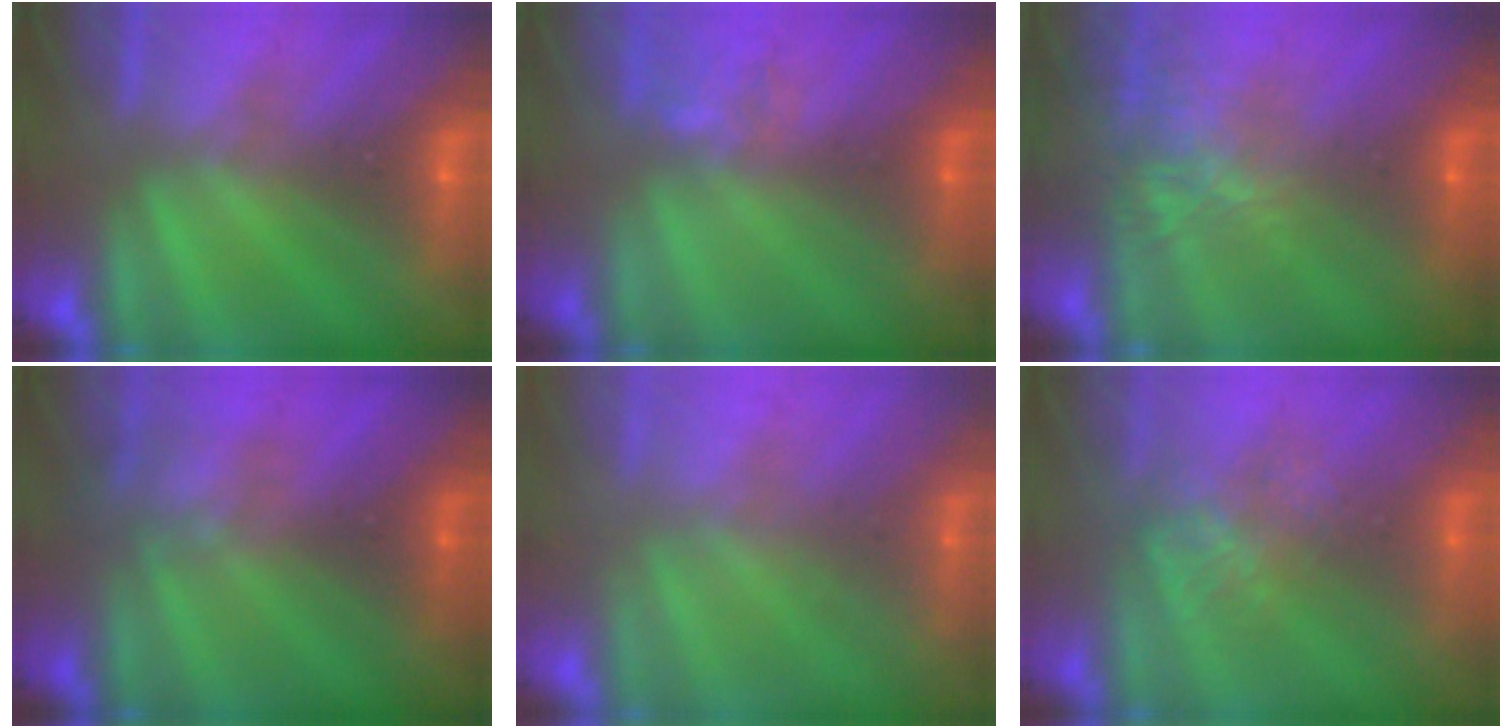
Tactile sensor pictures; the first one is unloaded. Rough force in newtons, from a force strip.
{"total": 4.0}
{"total": 7.6}
{"total": 2.4}
{"total": 2.2}
{"total": 3.8}